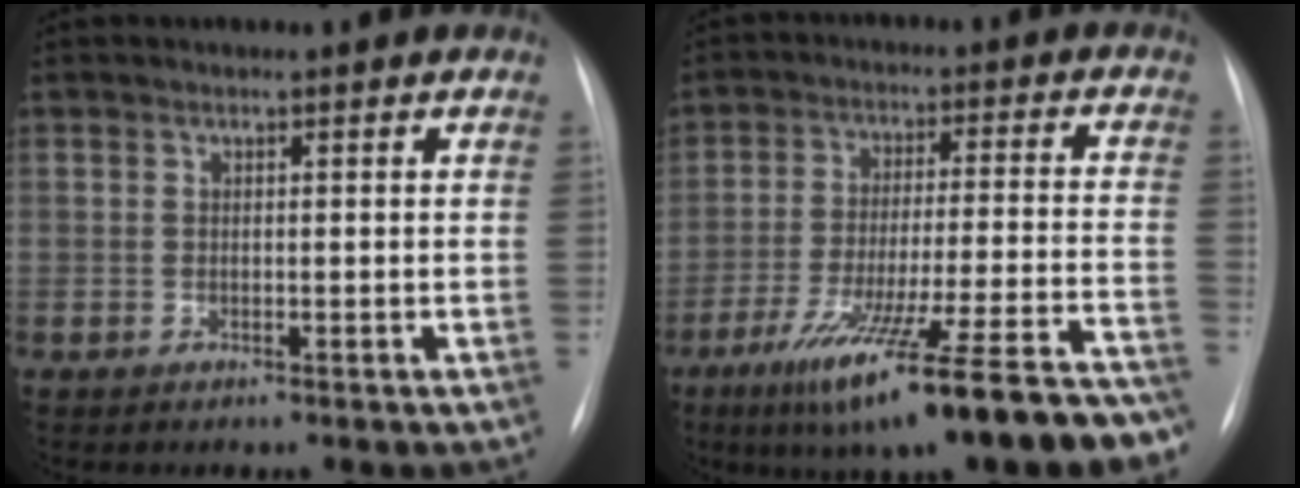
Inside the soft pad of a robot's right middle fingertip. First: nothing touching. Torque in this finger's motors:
{"motor_torque": [1.27, -0.87, 0.57, 0.19]}